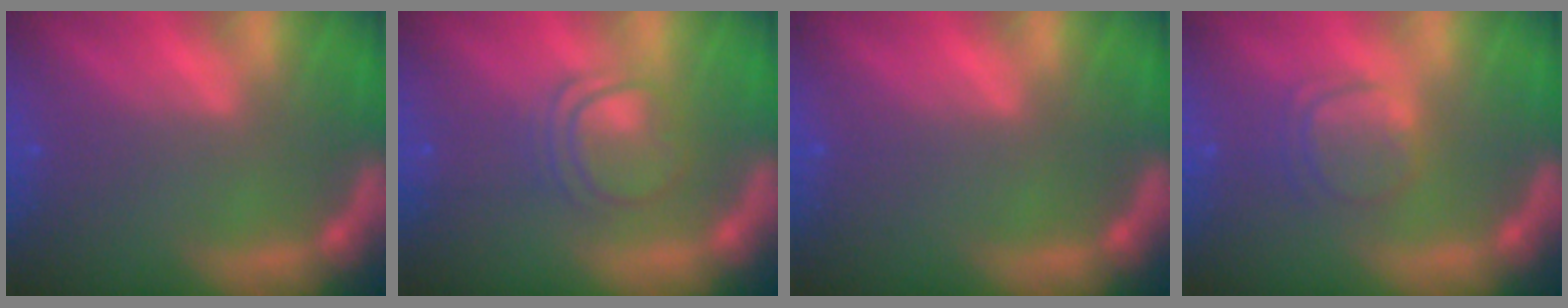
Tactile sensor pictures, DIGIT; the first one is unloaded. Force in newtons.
{"total": 4.0}
{"total": 0.0}
{"total": 3.5}